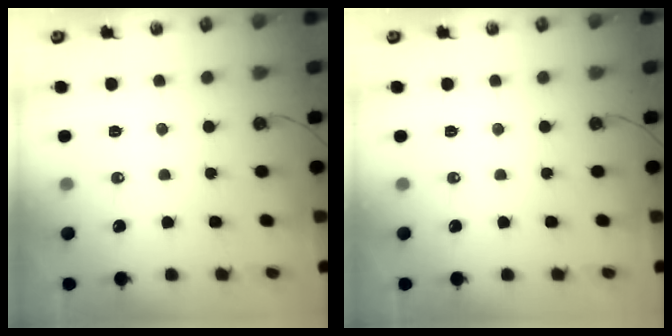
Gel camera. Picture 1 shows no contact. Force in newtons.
{"total": 0.0}